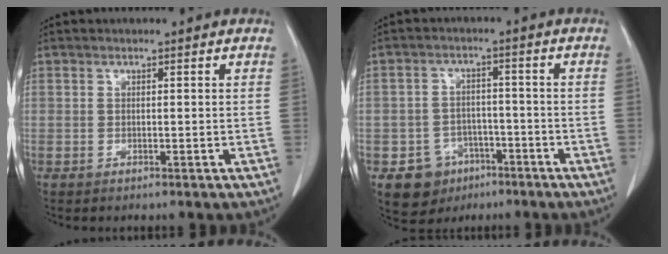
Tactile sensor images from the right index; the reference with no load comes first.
{"total": 6.9, "force": [-3.6, 5.7, 1.4], "torque": [-0.020, 0.011, -0.049]}